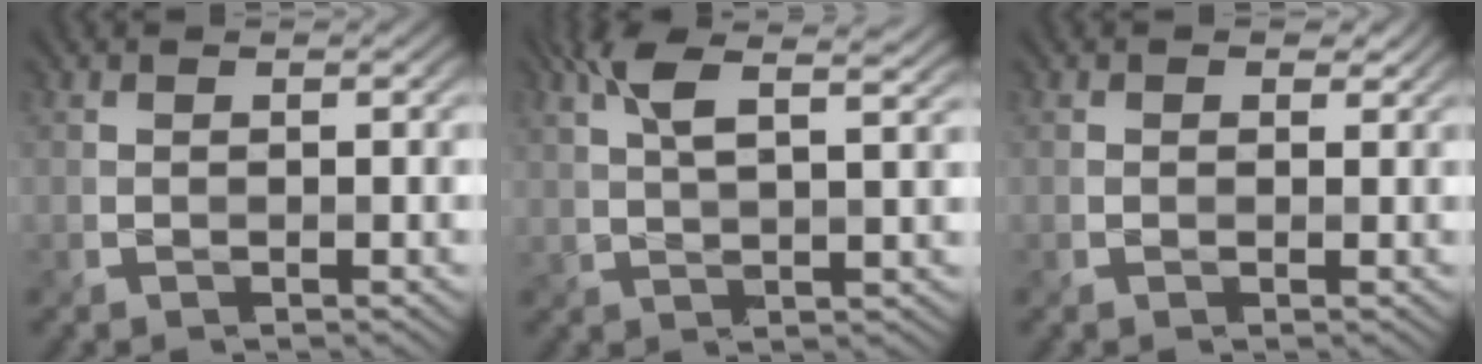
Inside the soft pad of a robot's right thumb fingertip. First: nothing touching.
{"total": 7.2, "force": [3.7, 1.9, 5.8], "torque": [-0.127, 0.013, 0.072]}
{"total": 1.4, "force": [0.8, 1.1, 0.4], "torque": [-0.012, -0.003, 0.010]}